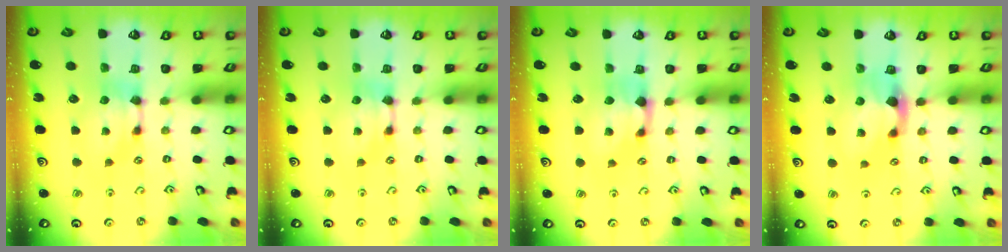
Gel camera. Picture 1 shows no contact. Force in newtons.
{"total": 0.0}
{"total": 1.2, "press": 0.4, "slide": 1.1}
{"total": 2.2, "press": 1.9, "slide": 1.2}